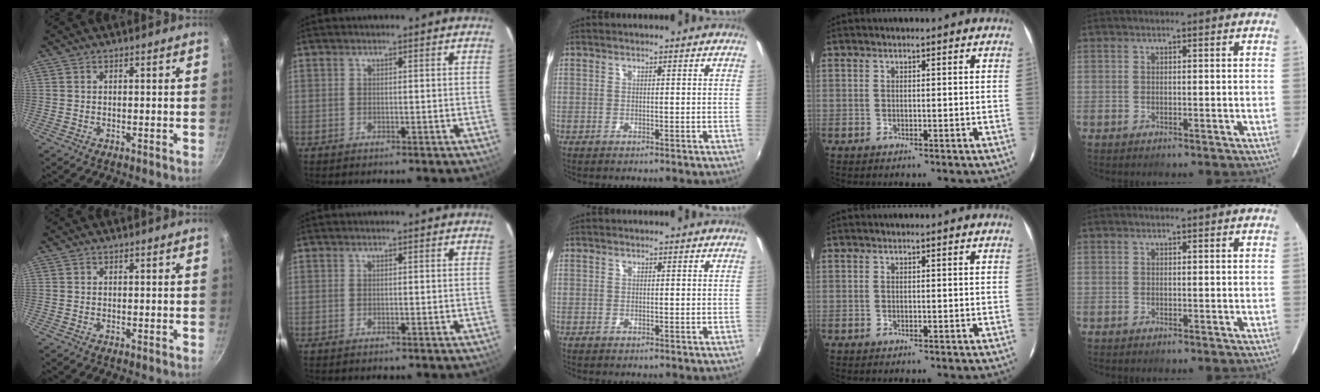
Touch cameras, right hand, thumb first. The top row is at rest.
{}